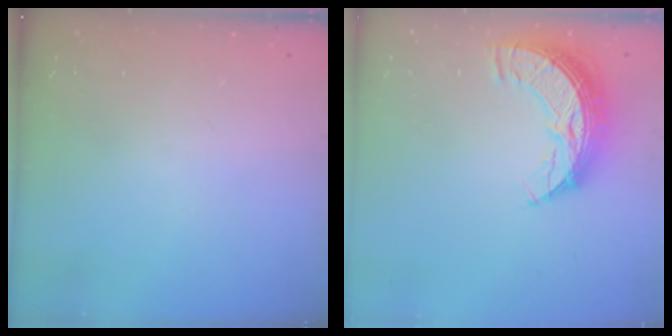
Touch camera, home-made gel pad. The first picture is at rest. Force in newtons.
{"total": 10.9, "press": 10.9, "slide": 0.9}